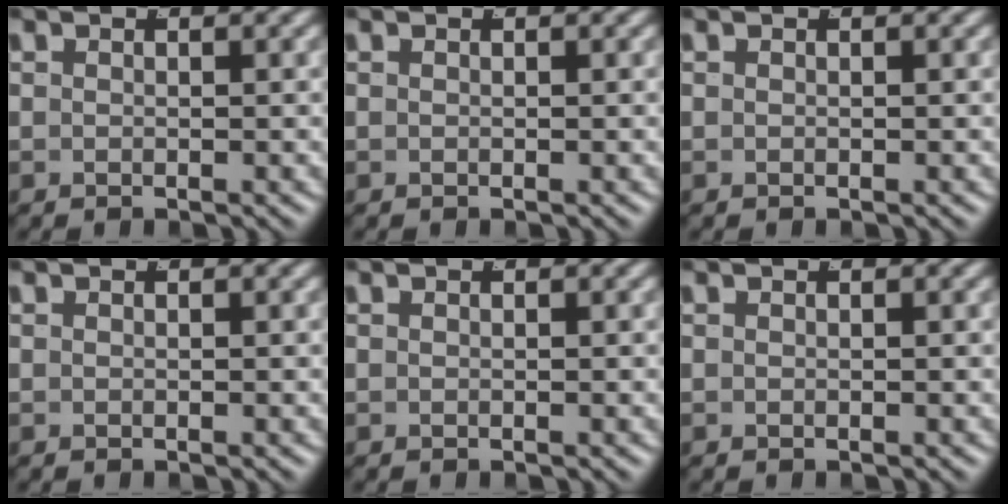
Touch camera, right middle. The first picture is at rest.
{"total": 0.0}
{"total": 0.0}
{"total": 0.0}
{"total": 0.0}
{"total": 0.0}